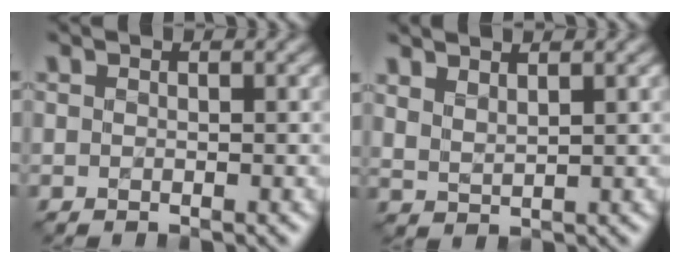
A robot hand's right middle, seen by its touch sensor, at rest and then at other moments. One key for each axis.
{"total": 1.9, "fx": 1.8, "fy": 0.1, "fz": 0.5, "tx": -0.013, "ty": -0.001, "tz": 0.043}